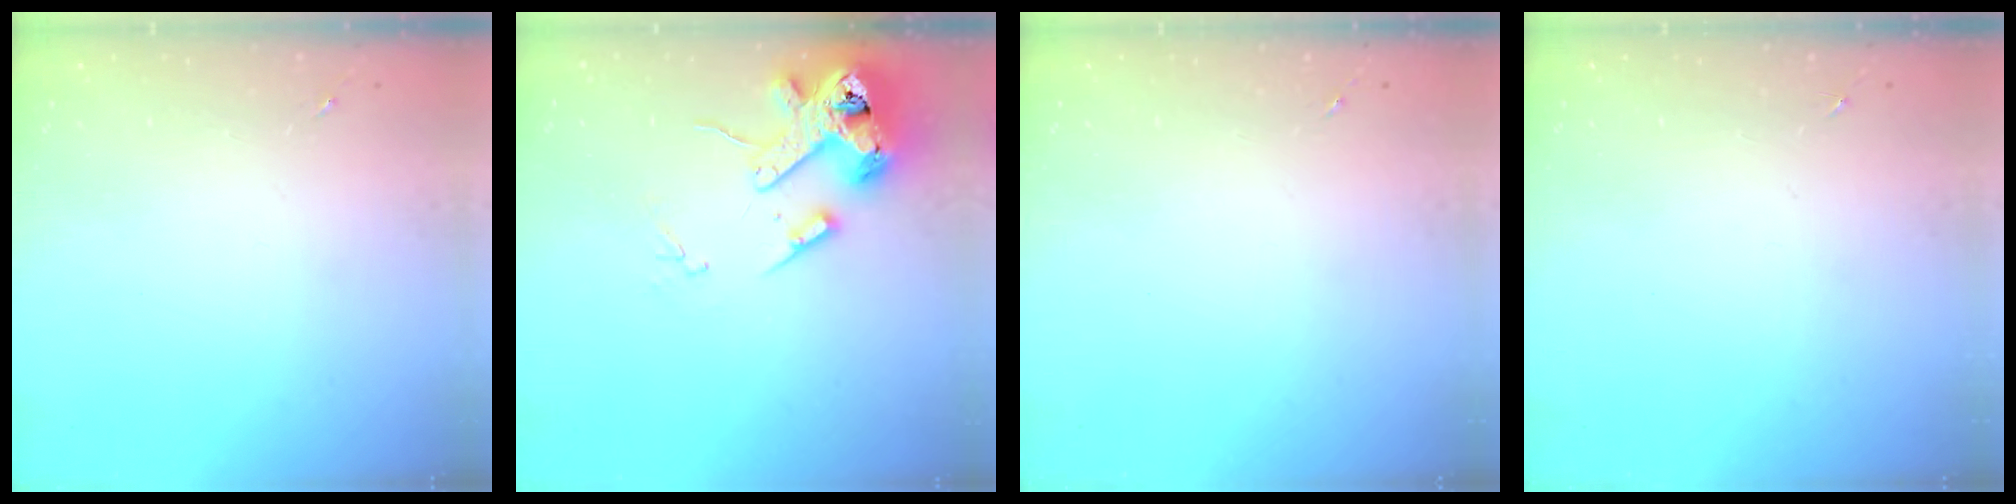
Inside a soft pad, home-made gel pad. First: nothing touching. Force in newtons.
{"total": 15.6, "press": 15.4, "slide": 2.3}
{"total": 0.0}
{"total": 0.0}